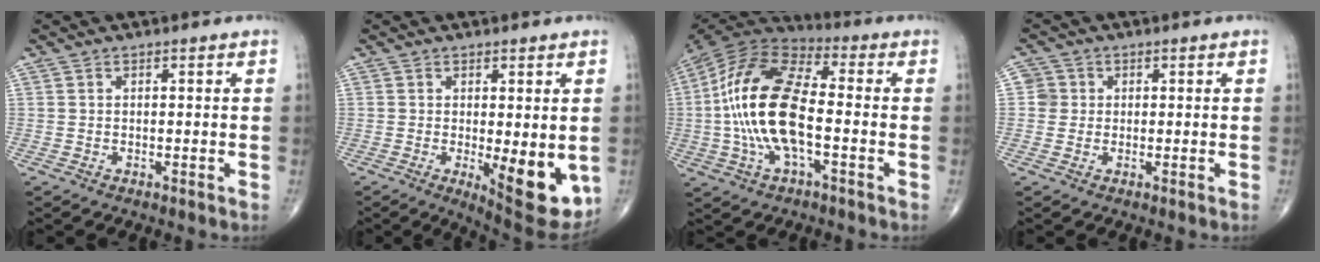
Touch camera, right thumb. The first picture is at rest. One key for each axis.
{"total": 11.1, "fx": -1.7, "fy": 3.9, "fz": 10.2, "tx": -0.123, "ty": -0.026, "tz": -0.012}
{"total": 18.9, "fx": -2.0, "fy": 8.1, "fz": 17.0, "tx": -0.347, "ty": 0.028, "tz": -0.043}
{"total": 2.8, "fx": 0.2, "fy": 2.7, "fz": 0.2, "tx": 0.019, "ty": 0.006, "tz": -0.002}